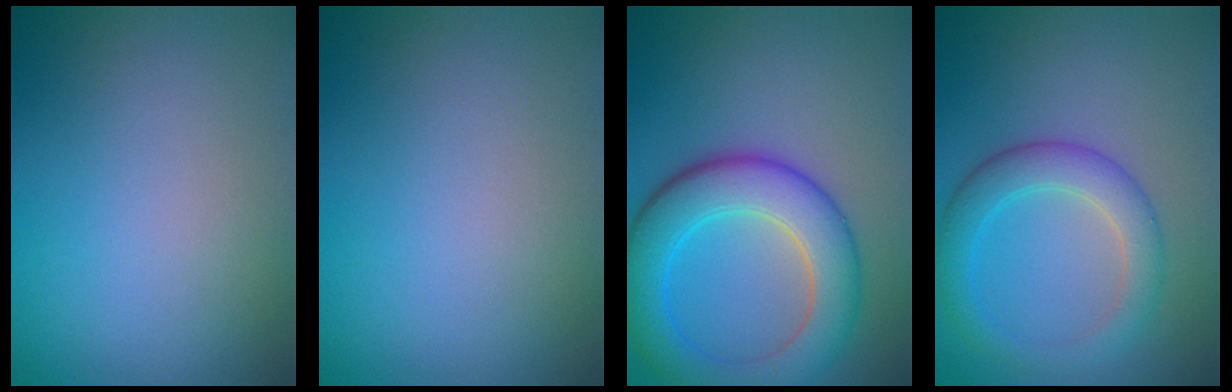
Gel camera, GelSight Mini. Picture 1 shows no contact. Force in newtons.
{"total": 0.0}
{"total": 7.4, "press": 7.4, "slide": 0.4}
{"total": 3.9, "press": 3.9, "slide": 0.1}